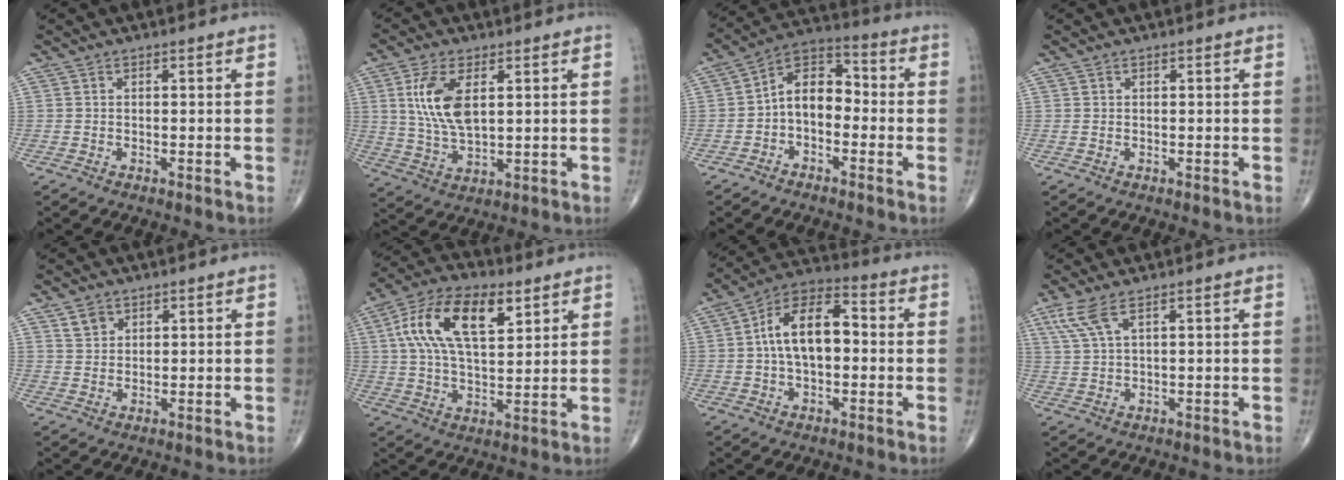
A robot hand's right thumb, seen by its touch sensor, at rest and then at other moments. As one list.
[{"total": 10.4, "force": [2.9, 5.0, 8.7], "torque": [-0.175, -0.016, 0.059]}, {"total": 9.0, "force": [-1.9, 6.0, 6.5], "torque": [-0.079, 0.037, -0.053]}, {"total": 0.0}, {"total": 3.0, "force": [1.9, 2.2, 0.9], "torque": [-0.004, -0.010, 0.036]}, {"total": 16.8, "force": [6.3, 8.1, 13.3], "torque": [-0.238, 0.001, 0.111]}, {"total": 12.8, "force": [0.3, 7.1, 10.7], "torque": [-0.173, 0.031, -0.008]}, {"total": 4.9, "force": [2.8, 1.2, 3.8], "torque": [-0.102, 0.001, 0.067]}]